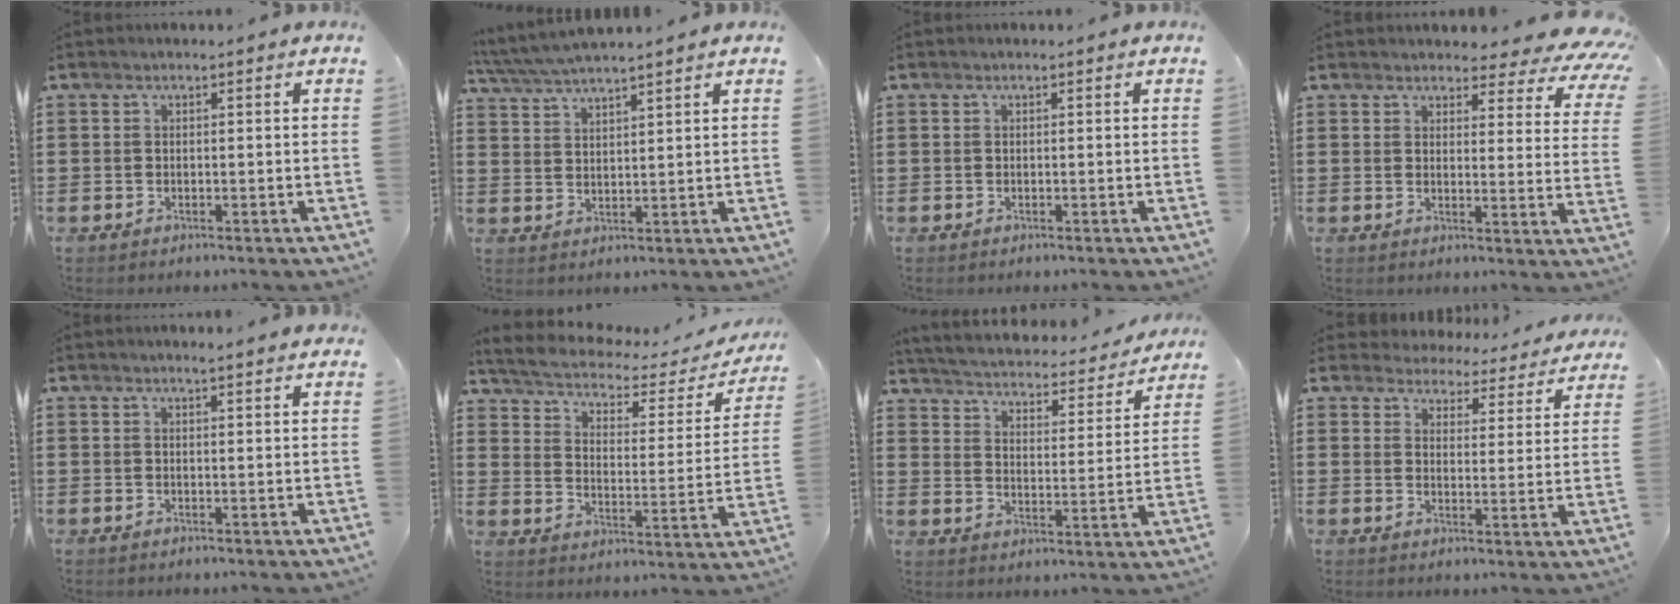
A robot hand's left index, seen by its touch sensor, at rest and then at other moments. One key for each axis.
{"total": 4.1, "fx": 3.8, "fy": -0.2, "fz": 1.5, "tx": -0.041, "ty": -0.014, "tz": 0.068}
{"total": 0.0}
{"total": 4.3, "fx": 3.9, "fy": 0.8, "fz": 1.6, "tx": -0.034, "ty": -0.024, "tz": 0.066}
{"total": 1.6, "fx": 1.5, "fy": -0.1, "fz": 0.7, "tx": -0.015, "ty": 0.000, "tz": 0.028}
{"total": 3.6, "fx": 2.8, "fy": 1.2, "fz": 2.0, "tx": -0.057, "ty": -0.023, "tz": 0.040}
{"total": 2.6, "fx": 2.6, "fy": 0.0, "fz": 0.4, "tx": -0.028, "ty": -0.029, "tz": 0.032}
{"total": 4.3, "fx": 4.2, "fy": 0.6, "fz": -0.1, "tx": -0.016, "ty": -0.034, "tz": 0.070}